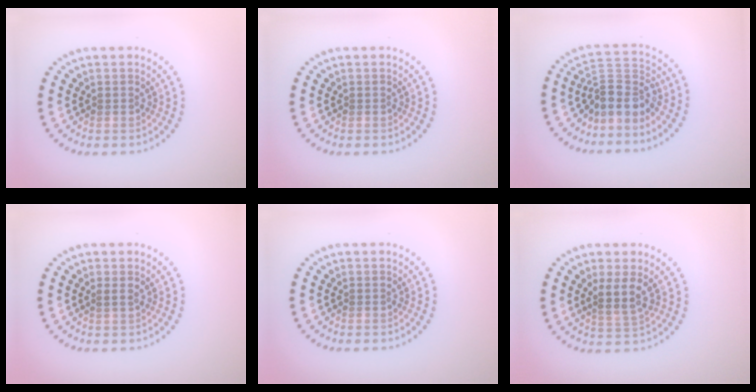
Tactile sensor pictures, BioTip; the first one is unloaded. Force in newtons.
{"total": 0.0}
{"total": 3.8, "press": 2.8, "slide": 2.5}
{"total": 0.6, "press": 0.3, "slide": 0.4}
{"total": 0.0}
{"total": 2.6, "press": 2.2, "slide": 1.5}